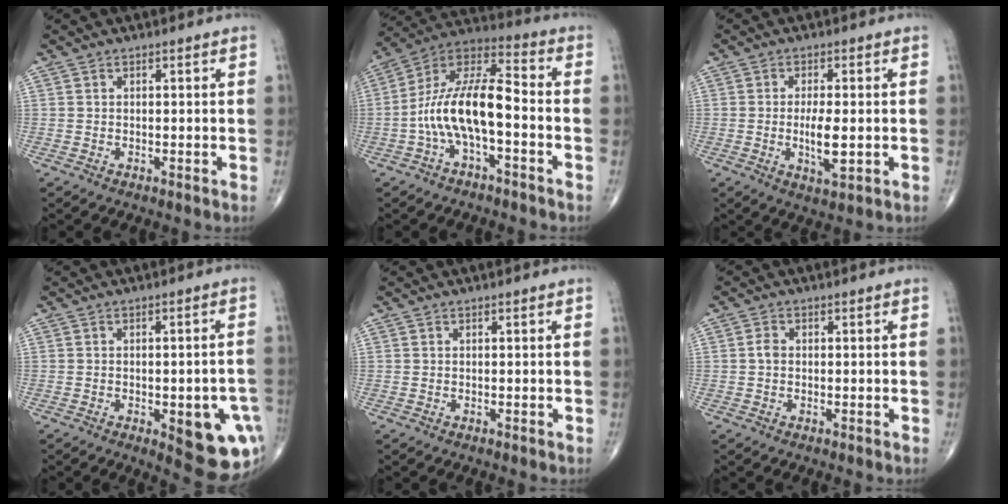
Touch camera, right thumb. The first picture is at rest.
{"total": 14.4, "force": [-3.4, 5.7, 12.8], "torque": [-0.244, 0.057, -0.069]}
{"total": 6.0, "force": [-0.7, 1.9, 5.6], "torque": [-0.101, -0.012, -0.012]}
{"total": 13.9, "force": [-4.2, 5.3, 12.1], "torque": [-0.113, 0.011, -0.031]}
{"total": 0.0}
{"total": 1.6, "force": [-0.1, 1.2, 1.0], "torque": [-0.015, 0.003, -0.004]}